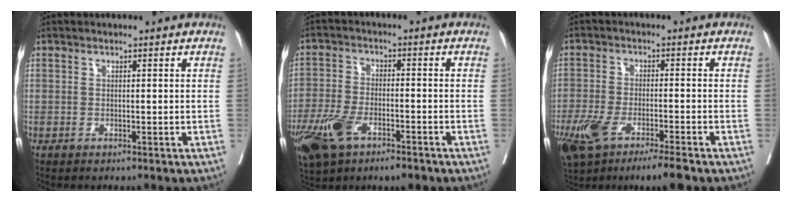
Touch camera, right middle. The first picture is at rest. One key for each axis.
{"total": 10.9, "fx": -6.2, "fy": 4.5, "fz": 7.8, "tx": -0.161, "ty": -0.007, "tz": -0.107}
{"total": 10.7, "fx": -6.7, "fy": 2.0, "fz": 8.1, "tx": -0.146, "ty": -0.018, "tz": -0.115}